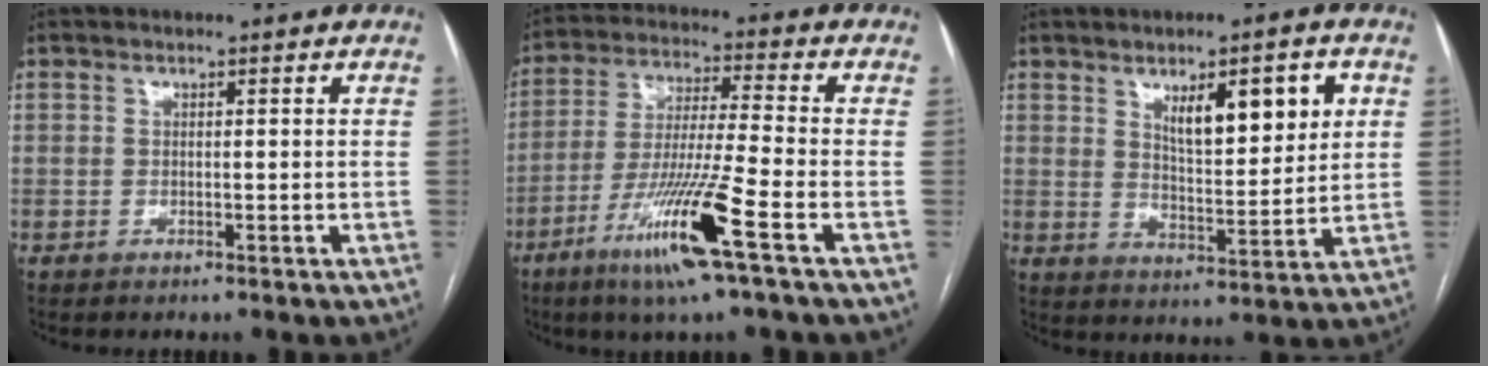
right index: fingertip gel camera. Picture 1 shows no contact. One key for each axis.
{"total": 13.5, "fx": -6.7, "fy": -1.0, "fz": 11.7, "tx": -0.235, "ty": -0.027, "tz": -0.126}
{"total": 10.0, "fx": 4.1, "fy": 2.9, "fz": 8.6, "tx": -0.132, "ty": 0.000, "tz": 0.071}